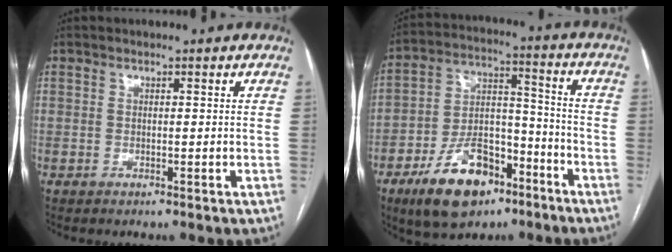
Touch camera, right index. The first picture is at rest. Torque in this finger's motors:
{"motor_torque": [0.39, -0.71, -0.41, -0.21]}